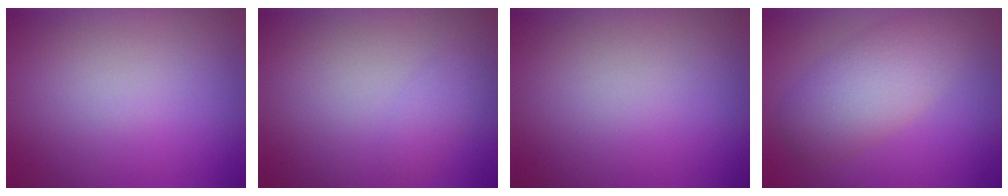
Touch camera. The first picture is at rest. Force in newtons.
{"total": 1.2, "press": 1.2, "slide": 0.1}
{"total": 0.0}
{"total": 5.1, "press": 5.1, "slide": 0.2}